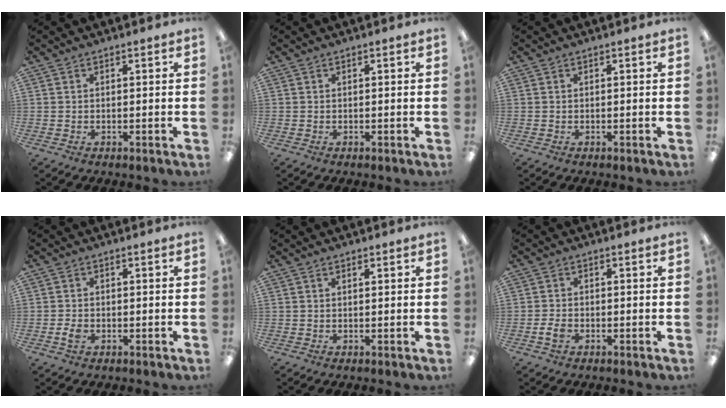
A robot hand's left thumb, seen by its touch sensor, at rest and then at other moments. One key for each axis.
{"total": 0.0}
{"total": 0.0}
{"total": 2.1, "fx": -0.7, "fy": 1.5, "fz": 1.4, "tx": -0.030, "ty": 0.000, "tz": -0.014}
{"total": 0.6, "fx": 0.4, "fy": 0.3, "fz": 0.4, "tx": -0.008, "ty": 0.002, "tz": 0.008}
{"total": 2.8, "fx": -1.1, "fy": 1.7, "fz": 1.8, "tx": -0.038, "ty": 0.003, "tz": -0.020}